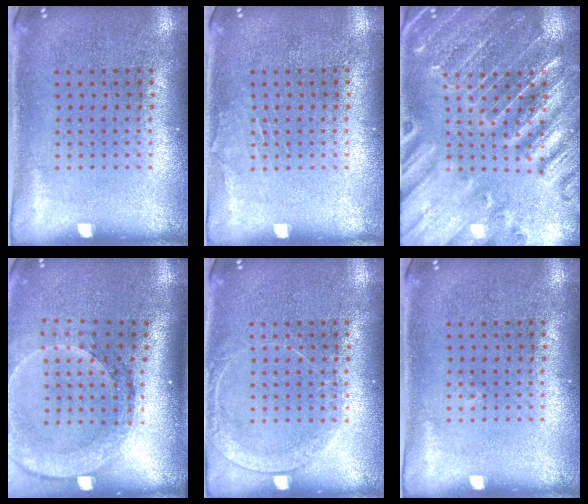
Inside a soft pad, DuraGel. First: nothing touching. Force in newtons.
{"total": 0.7, "press": 0.7, "slide": 0.1}
{"total": 3.5, "press": 3.4, "slide": 0.9}
{"total": 2.6, "press": 2.0, "slide": 1.6}
{"total": 1.4, "press": 1.4, "slide": 0.1}
{"total": 0.0}